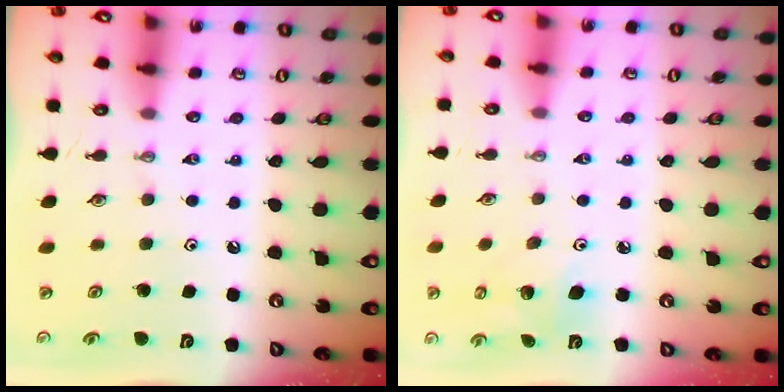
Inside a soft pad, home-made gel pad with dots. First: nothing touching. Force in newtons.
{"total": 5.3, "press": 5.1, "slide": 1.6}